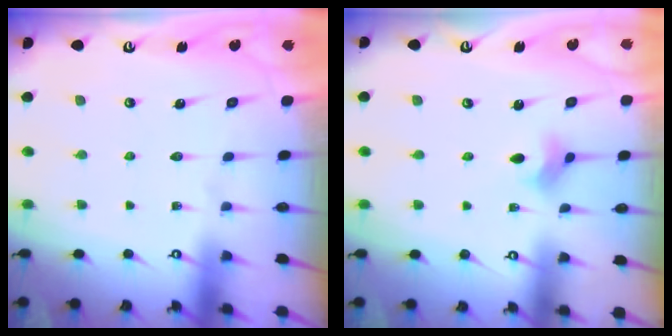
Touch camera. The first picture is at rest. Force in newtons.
{"total": 2.6, "press": 2.5, "slide": 0.6}